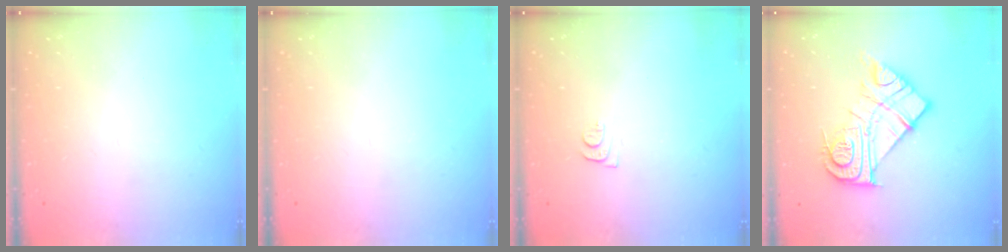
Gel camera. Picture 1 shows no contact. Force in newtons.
{"total": 0.0}
{"total": 4.8, "press": 4.8, "slide": 0.5}
{"total": 16.4, "press": 16.3, "slide": 1.1}